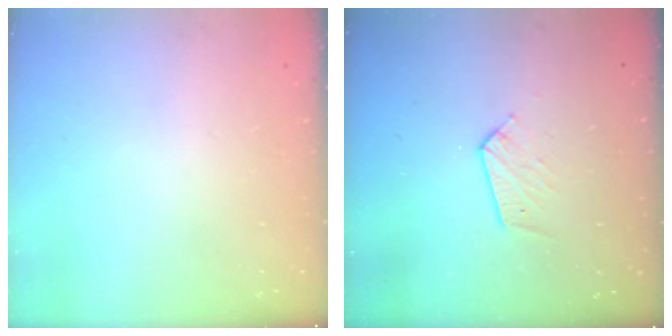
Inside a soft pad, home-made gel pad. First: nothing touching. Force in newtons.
{"total": 5.1, "press": 5.0, "slide": 0.5}